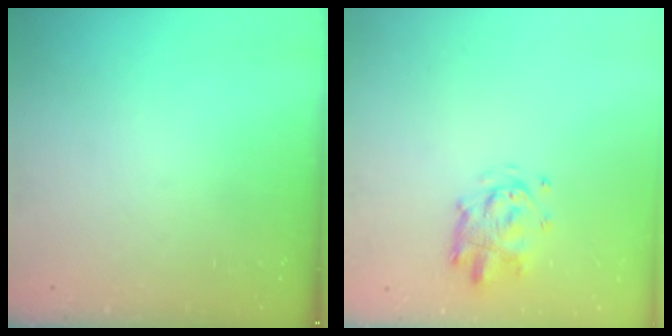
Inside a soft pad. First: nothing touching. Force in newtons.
{"total": 3.5, "press": 3.5, "slide": 0.6}